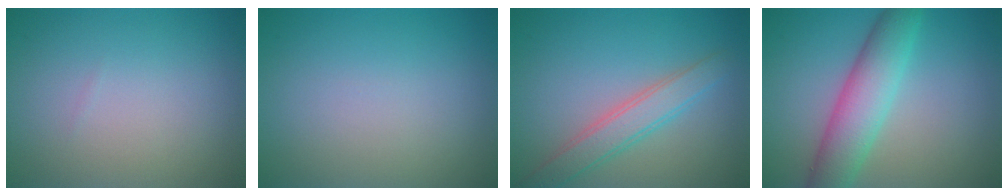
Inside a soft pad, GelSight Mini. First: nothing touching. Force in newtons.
{"total": 0.0}
{"total": 3.3, "press": 3.3, "slide": 0.3}
{"total": 5.7, "press": 5.7, "slide": 0.2}